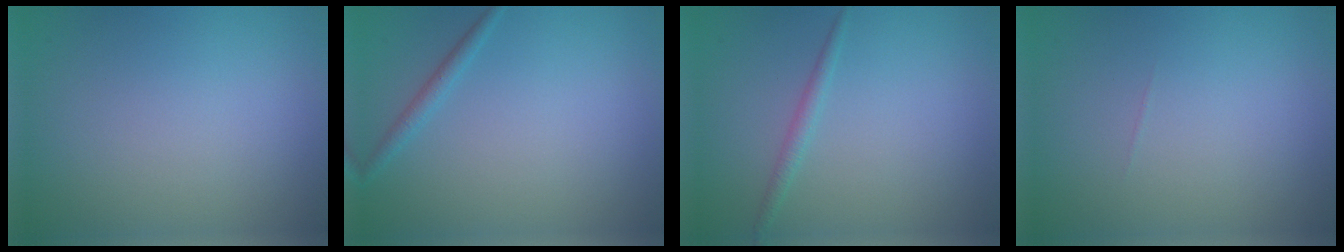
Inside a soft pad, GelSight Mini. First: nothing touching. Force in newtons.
{"total": 1.2, "press": 1.2, "slide": 0.0}
{"total": 1.1, "press": 1.1, "slide": 0.0}
{"total": 0.0}